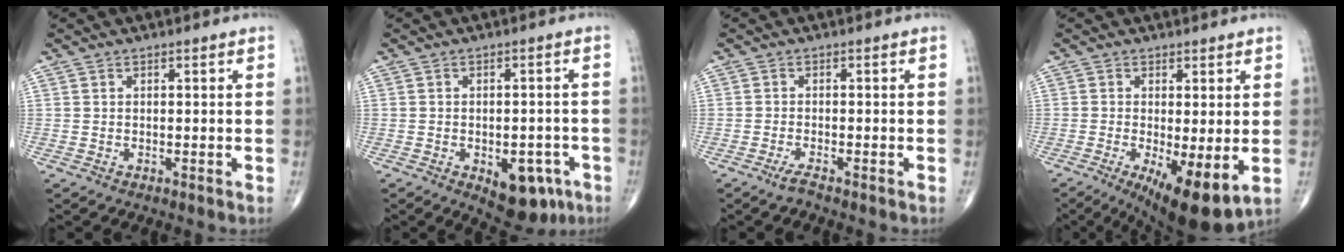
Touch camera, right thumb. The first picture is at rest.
{"total": 9.5, "force": [-4.2, 5.1, 6.8], "torque": [-0.057, 0.015, -0.045]}
{"total": 1.7, "force": [-1.4, 0.0, 0.9], "torque": [-0.029, 0.000, -0.030]}
{"total": 10.9, "force": [-2.8, 3.4, 10.0], "torque": [-0.153, -0.024, -0.035]}